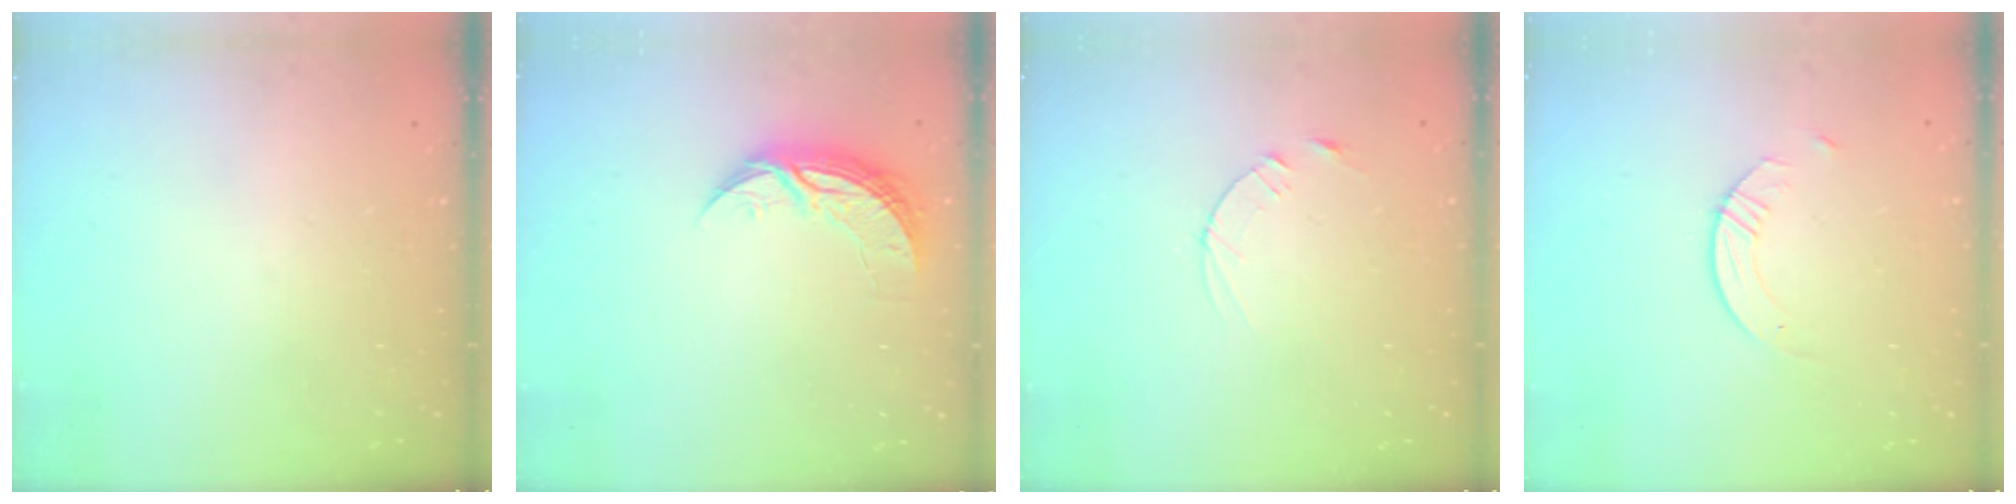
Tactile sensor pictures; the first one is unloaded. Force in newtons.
{"total": 8.4, "press": 8.4, "slide": 0.6}
{"total": 2.5, "press": 2.5, "slide": 0.3}
{"total": 4.9, "press": 4.8, "slide": 0.5}